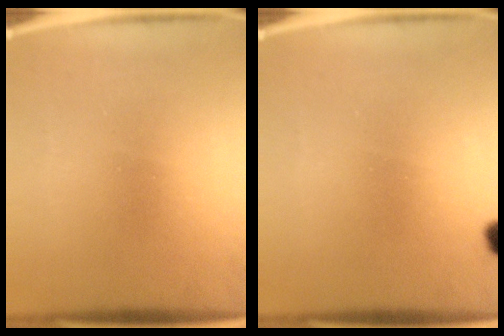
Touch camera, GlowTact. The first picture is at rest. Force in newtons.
{"total": 2.7}